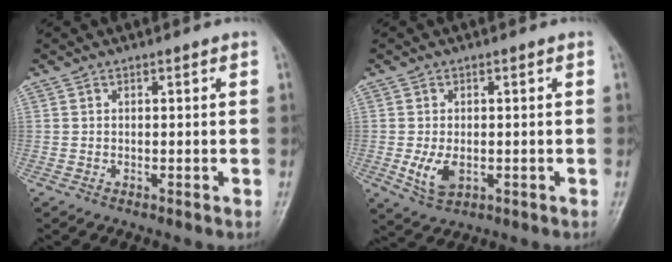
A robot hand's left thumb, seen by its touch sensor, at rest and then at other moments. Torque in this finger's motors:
{"motor_torque": [0.05, 0.14, 0.57, 0.18, 0.07]}